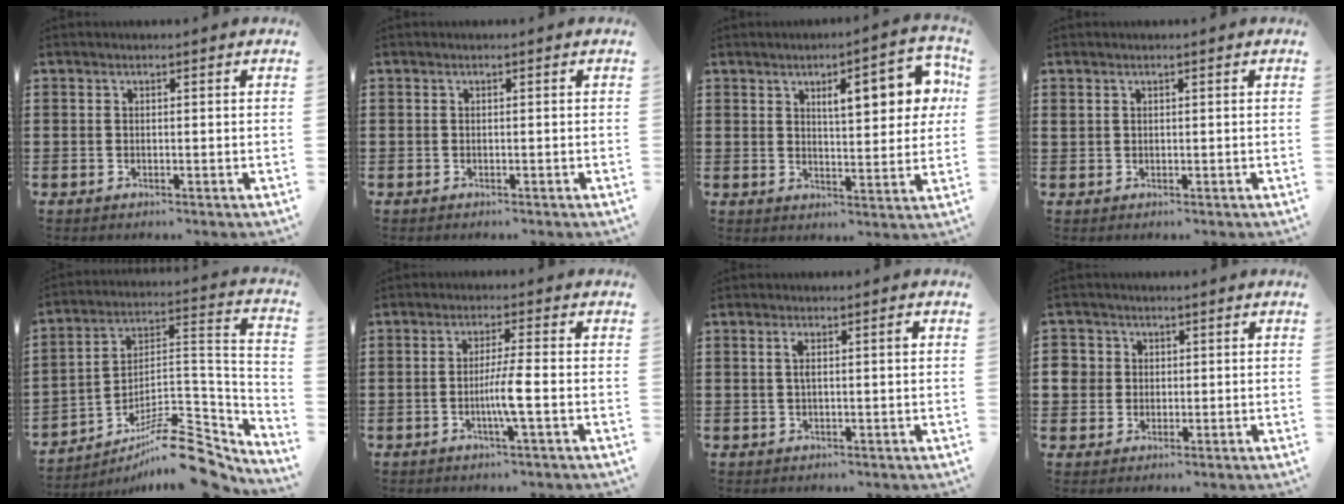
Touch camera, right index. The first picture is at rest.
{"total": 0.0}
{"total": 9.0, "force": [3.5, 2.9, 7.7], "torque": [-0.113, -0.005, 0.049]}
{"total": 0.6, "force": [0.4, 0.4, 0.1], "torque": [-0.004, 0.003, 0.009]}
{"total": 12.0, "force": [-9.1, 3.3, 7.1], "torque": [-0.102, 0.037, -0.167]}
{"total": 4.5, "force": [-1.2, -0.4, 4.3], "torque": [-0.084, -0.011, -0.026]}
{"total": 2.2, "force": [0.4, 0.2, 2.2], "torque": [-0.043, 0.002, 0.004]}
{"total": 3.7, "force": [0.6, 3.6, 0.6], "torque": [-0.035, 0.011, 0.008]}